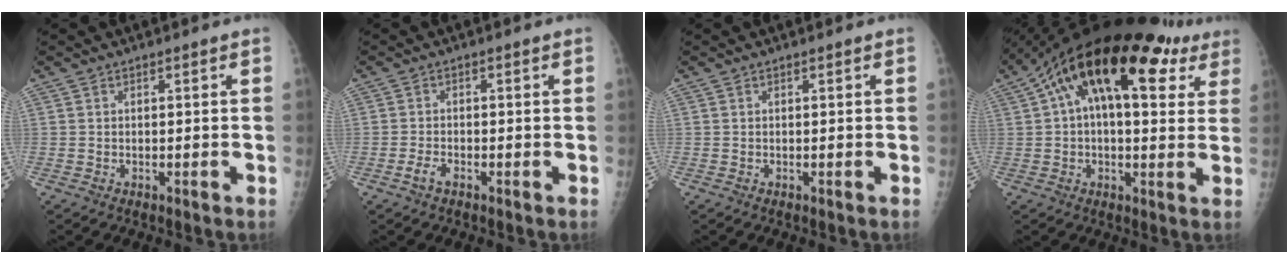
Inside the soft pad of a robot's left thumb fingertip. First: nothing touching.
{"total": 1.9, "force": [-1.2, 0.9, 1.2], "torque": [-0.029, 0.006, -0.025]}
{"total": 0.0}
{"total": 23.4, "force": [10.2, 11.4, 17.8], "torque": [-0.256, 0.040, 0.150]}